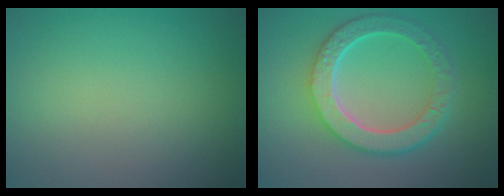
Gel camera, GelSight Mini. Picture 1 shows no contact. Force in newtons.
{"total": 6.4, "press": 4.9, "slide": 4.2}